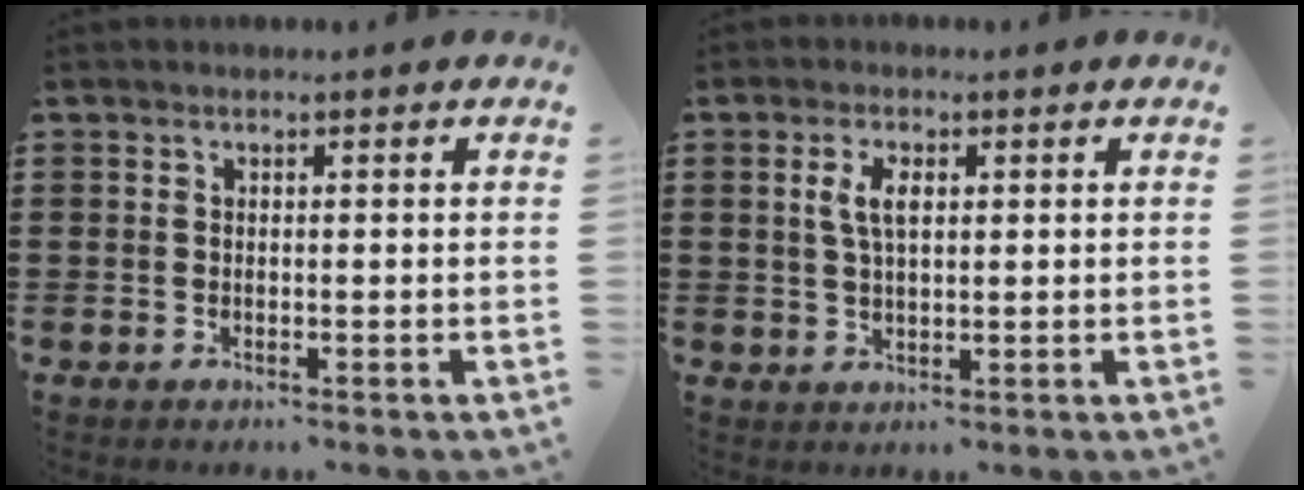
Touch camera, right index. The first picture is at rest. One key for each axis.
{"total": 4.1, "fx": 1.1, "fy": 1.9, "fz": 3.6, "tx": -0.075, "ty": 0.010, "tz": 0.016}